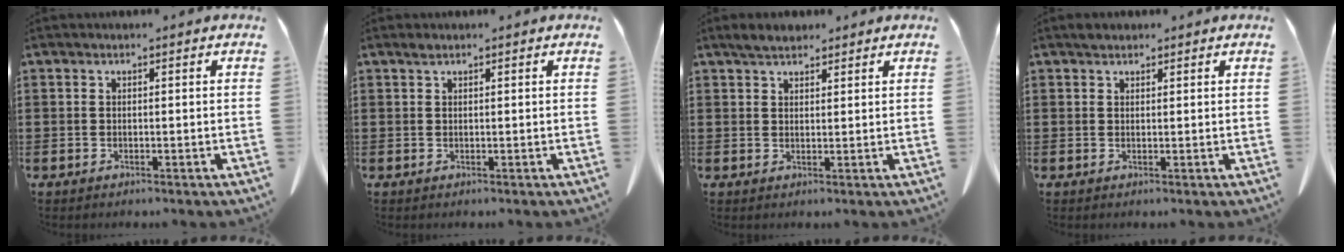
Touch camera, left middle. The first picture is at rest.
{"total": 0.7, "force": [0.5, 0.2, 0.5], "torque": [-0.011, 0.001, 0.008]}
{"total": 2.6, "force": [2.3, 0.9, 0.9], "torque": [-0.016, 0.001, 0.042]}
{"total": 1.1, "force": [1.0, 0.6, 0.2], "torque": [-0.006, 0.002, 0.020]}